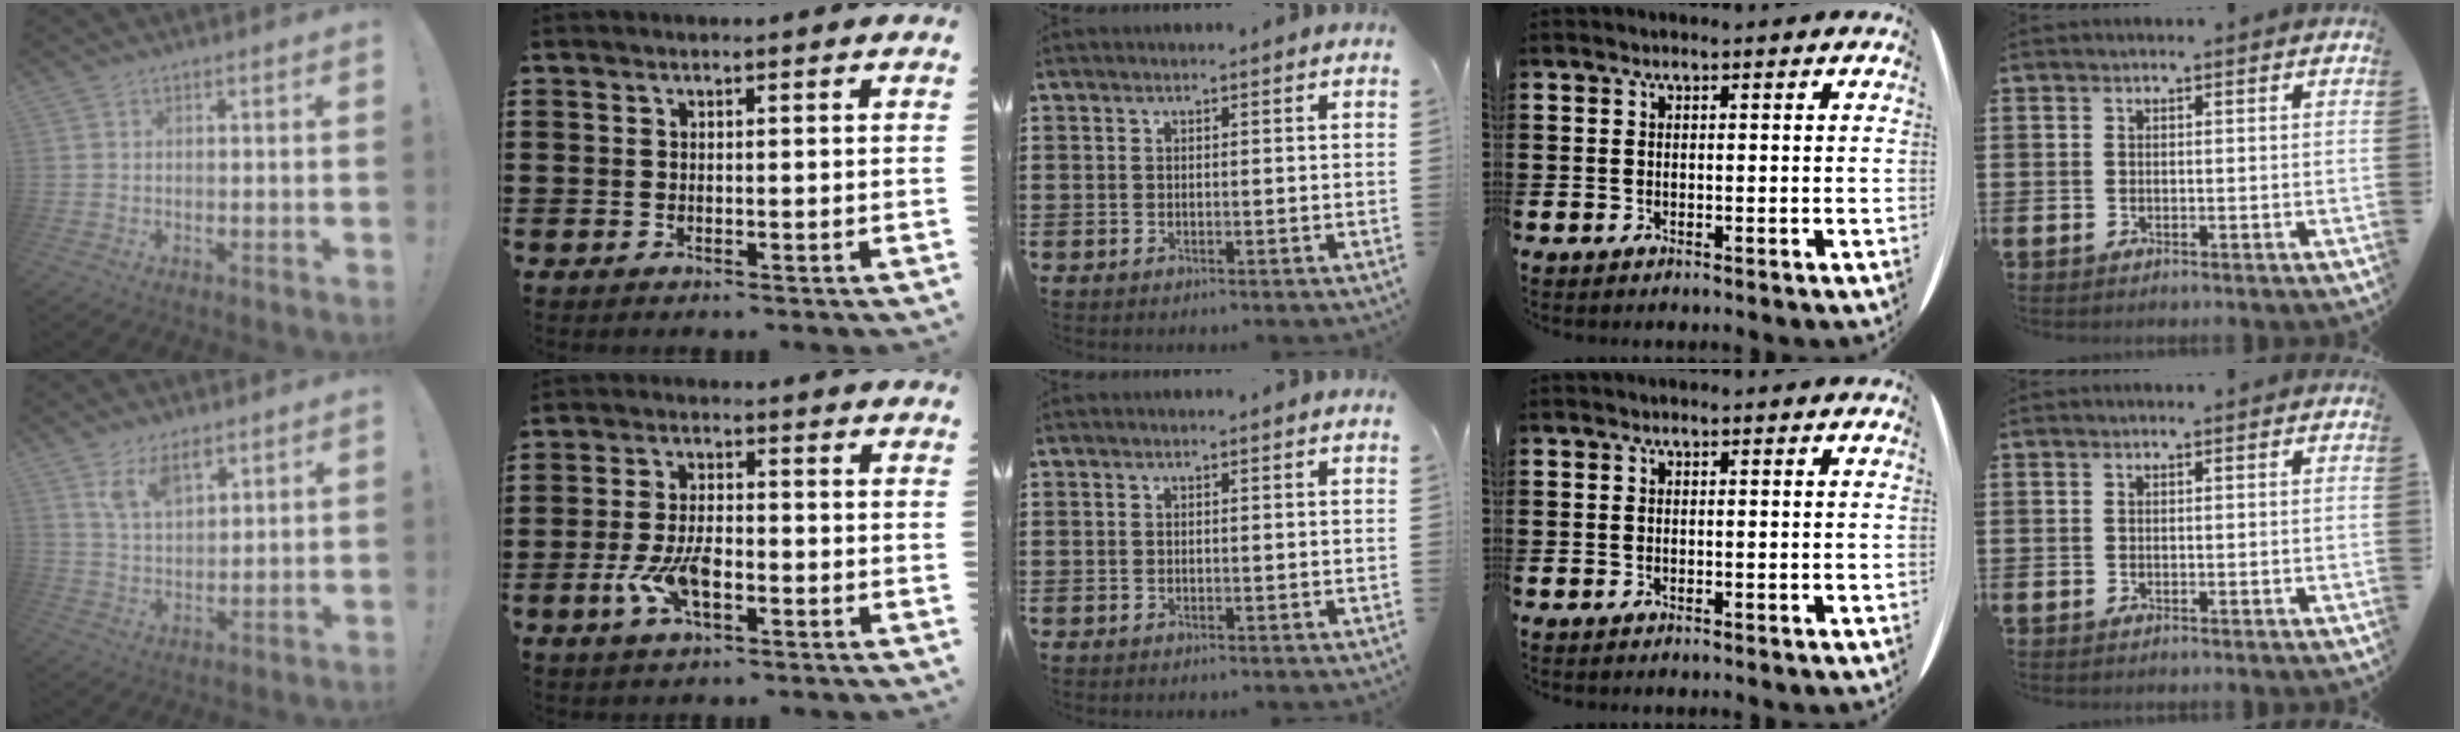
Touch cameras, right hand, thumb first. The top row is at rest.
{"thumb": {"total": 7.6, "force": [5.4, 3.6, 4.0], "torque": [-0.077, -0.021, 0.100]}, "index": {"total": 6.5, "force": [-2.1, 3.0, 5.4], "torque": [-0.123, -0.001, -0.044]}}